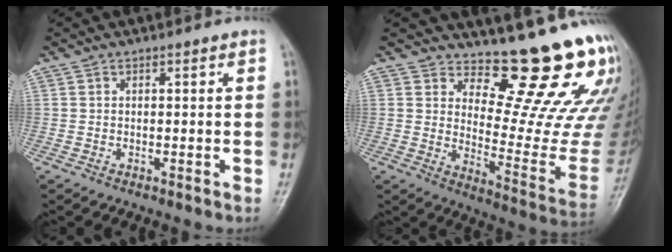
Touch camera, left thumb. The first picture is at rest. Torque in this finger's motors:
{"motor_torque": [1.79, 0.92, 0.24, -0.44, 0.11]}